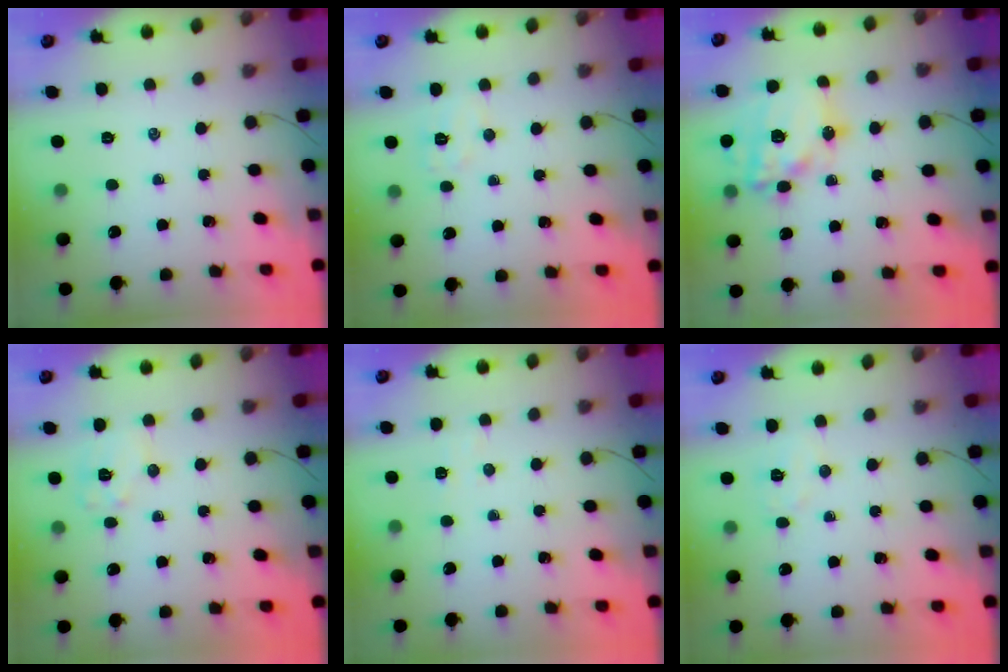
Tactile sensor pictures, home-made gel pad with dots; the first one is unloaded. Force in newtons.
{"total": 5.9, "press": 5.8, "slide": 1.0}
{"total": 18.0, "press": 17.6, "slide": 3.9}
{"total": 7.1, "press": 7.1, "slide": 0.6}
{"total": 2.7, "press": 2.6, "slide": 0.8}
{"total": 5.0, "press": 4.9, "slide": 1.1}